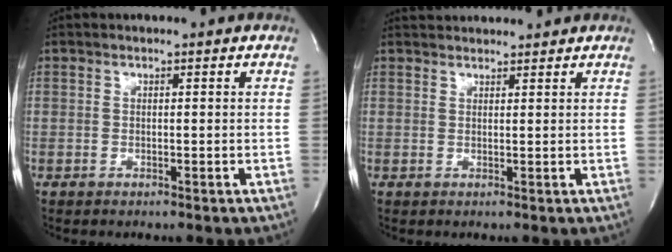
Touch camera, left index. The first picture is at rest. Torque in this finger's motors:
{"motor_torque": [0.00, -0.30, 0.06, 0.01]}